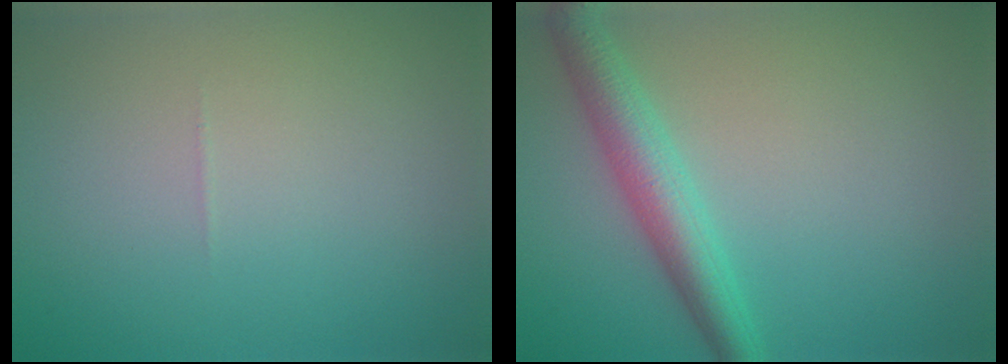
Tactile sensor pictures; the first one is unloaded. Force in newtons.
{"total": 4.2, "press": 4.2, "slide": 0.1}